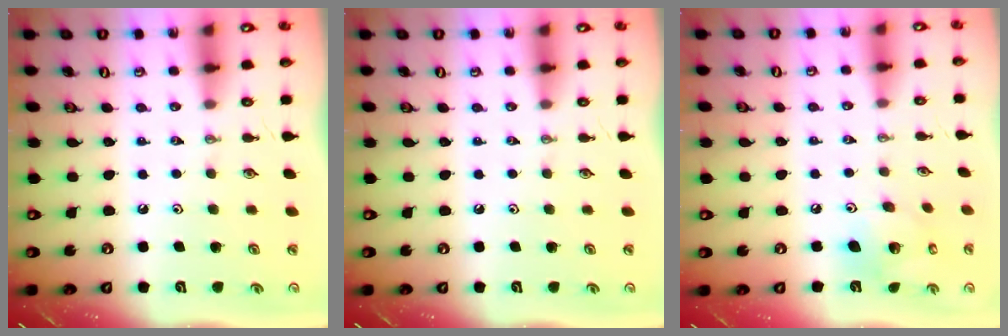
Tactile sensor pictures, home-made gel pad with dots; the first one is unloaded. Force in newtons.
{"total": 0.0}
{"total": 11.6, "press": 11.3, "slide": 2.5}